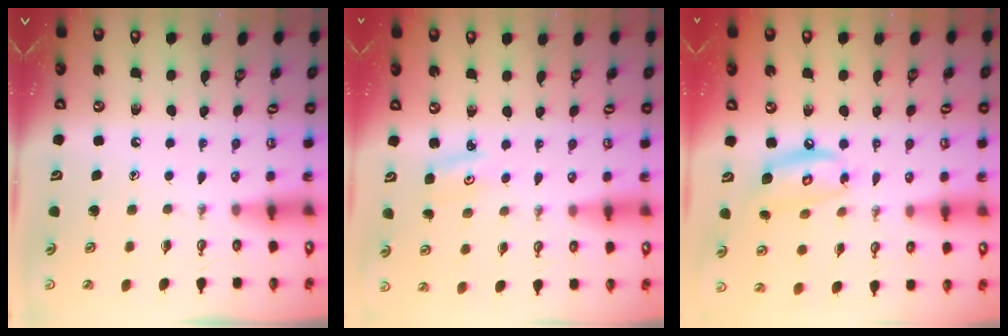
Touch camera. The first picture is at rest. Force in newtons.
{"total": 3.1, "press": 3.1, "slide": 0.3}
{"total": 10.7, "press": 10.7, "slide": 1.0}